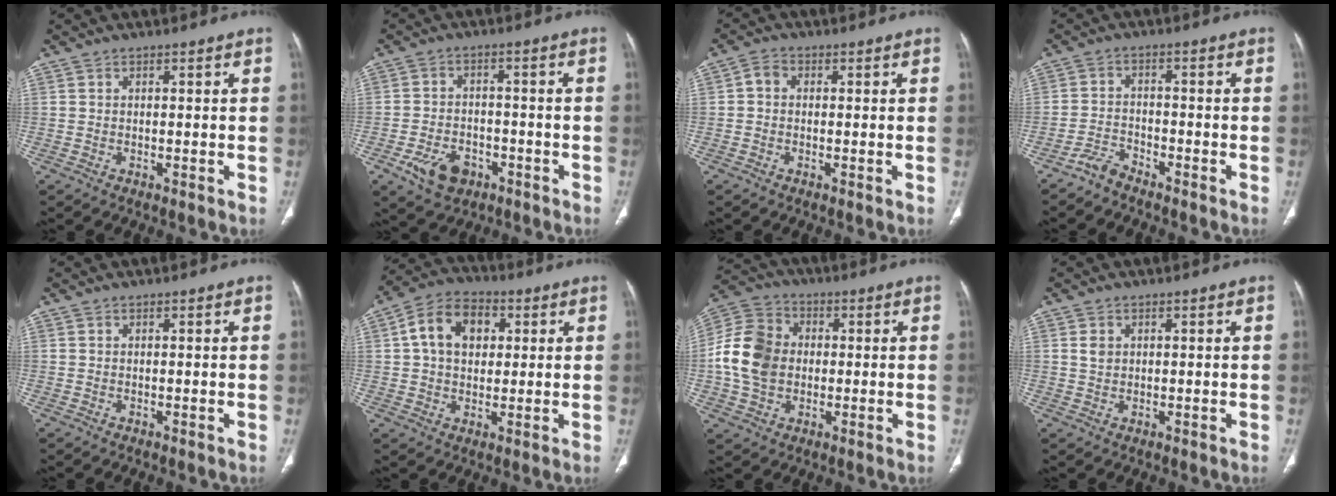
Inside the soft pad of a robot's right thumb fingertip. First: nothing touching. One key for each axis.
{"total": 7.6, "fx": -3.8, "fy": 5.2, "fz": 4.2, "tx": -0.062, "ty": 0.024, "tz": -0.059}
{"total": 2.4, "fx": 0.0, "fy": 1.9, "fz": 1.4, "tx": -0.020, "ty": 0.007, "tz": -0.008}
{"total": 3.1, "fx": -3.0, "fy": 0.8, "fz": 0.4, "tx": -0.009, "ty": 0.011, "tz": -0.060}
{"total": 0.0}
{"total": 11.4, "fx": 2.6, "fy": 8.2, "fz": 7.5, "tx": -0.105, "ty": 0.012, "tz": 0.037}
{"total": 12.9, "fx": -0.3, "fy": 10.3, "fz": 7.8, "tx": -0.137, "ty": 0.023, "tz": -0.010}
{"total": 1.7, "fx": 0.6, "fy": 1.4, "fz": 0.9, "tx": -0.013, "ty": -0.003, "tz": 0.013}